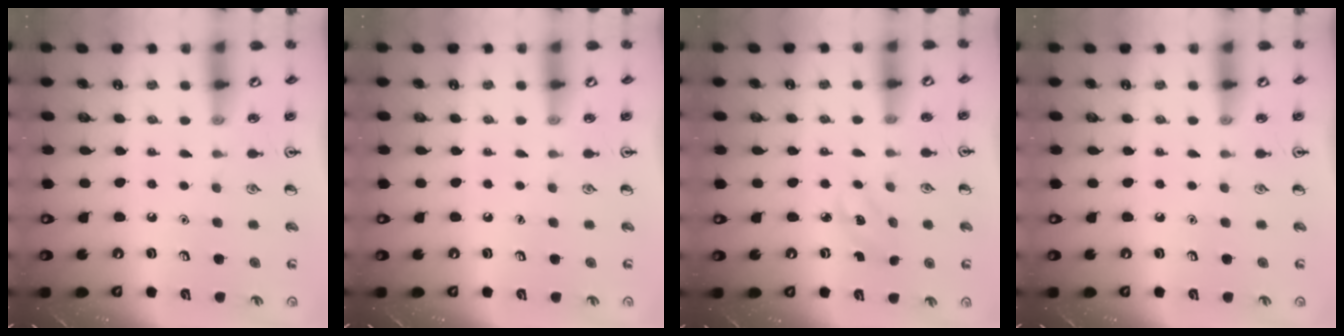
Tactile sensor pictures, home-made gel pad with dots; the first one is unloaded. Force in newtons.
{"total": 0.0}
{"total": 2.4, "press": 2.2, "slide": 0.9}
{"total": 0.0}